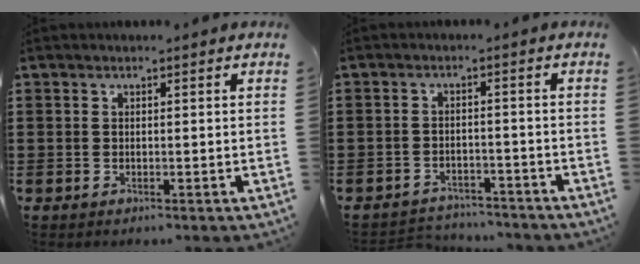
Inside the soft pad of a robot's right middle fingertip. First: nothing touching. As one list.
[{"total": 2.9, "force": [-2.8, 0.5, -0.1], "torque": [-0.008, 0.000, -0.061]}]